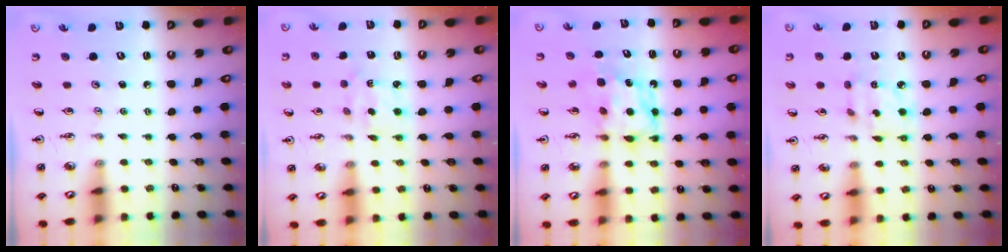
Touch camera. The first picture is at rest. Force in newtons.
{"total": 2.1, "press": 2.1, "slide": 0.4}
{"total": 5.9, "press": 5.9, "slide": 0.4}
{"total": 6.0, "press": 6.0, "slide": 0.3}